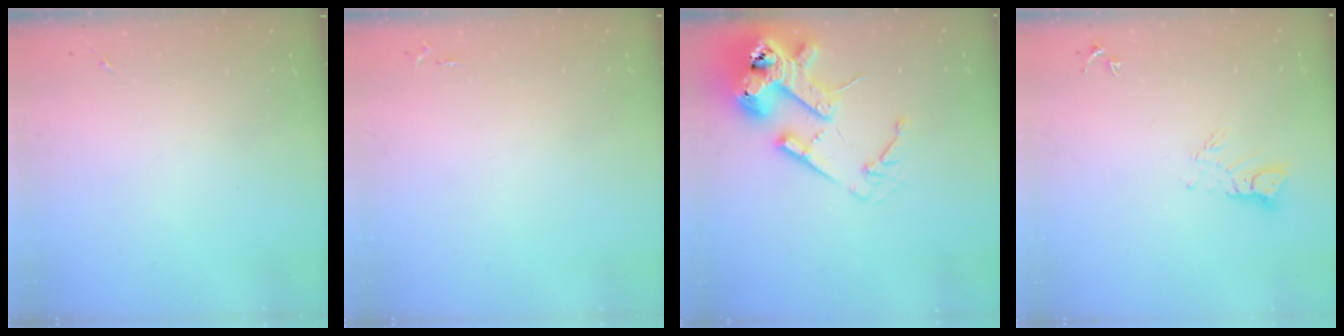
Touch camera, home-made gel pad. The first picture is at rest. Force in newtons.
{"total": 2.5, "press": 2.5, "slide": 0.3}
{"total": 18.0, "press": 17.9, "slide": 2.6}
{"total": 5.7, "press": 5.7, "slide": 0.5}